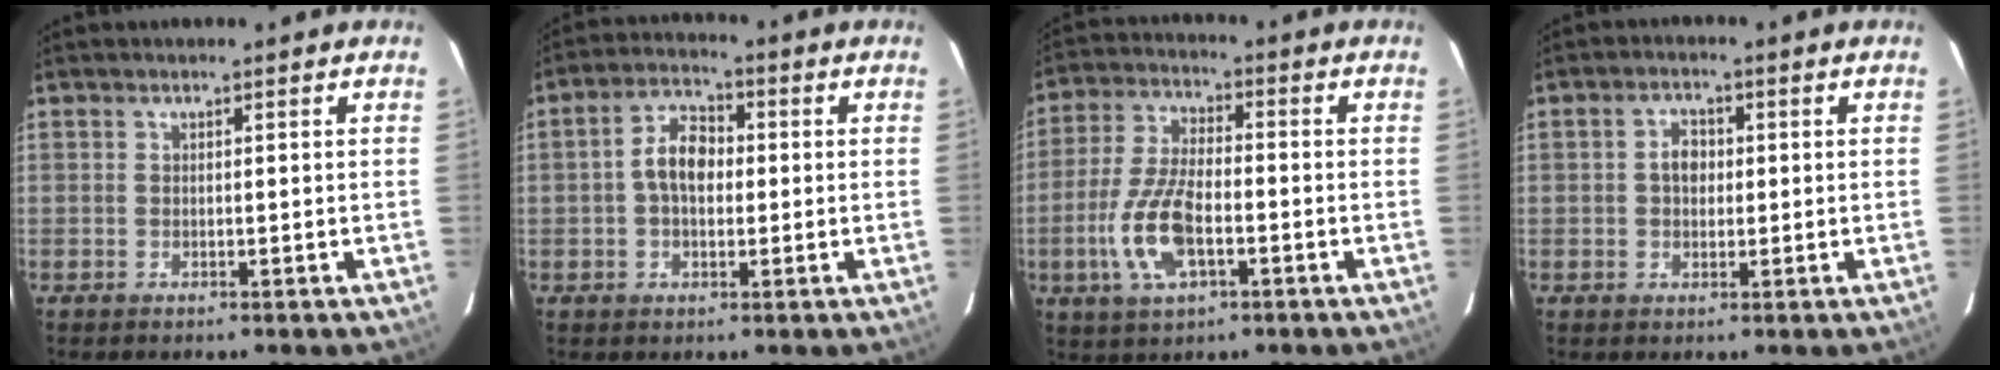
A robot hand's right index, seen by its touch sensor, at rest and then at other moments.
{"total": 6.5, "force": [-0.1, 4.0, 5.1], "torque": [-0.095, 0.020, -0.003]}
{"total": 11.8, "force": [-3.8, 4.9, 10.1], "torque": [-0.218, -0.002, -0.073]}
{"total": 3.3, "force": [0.1, 2.5, 2.1], "torque": [-0.034, 0.010, 0.002]}